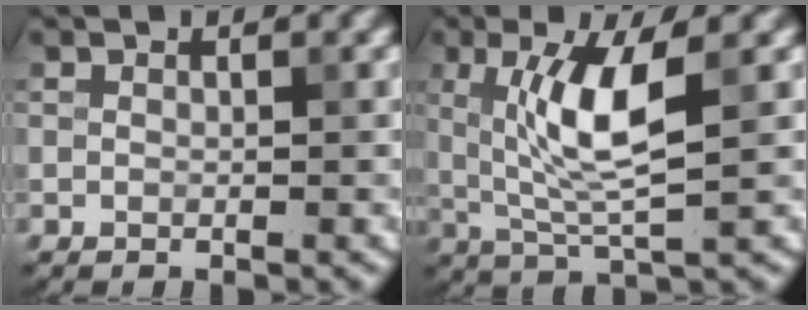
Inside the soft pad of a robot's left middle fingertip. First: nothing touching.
{"total": 6.1, "force": [1.2, 1.3, 5.8], "torque": [-0.121, -0.002, 0.027]}